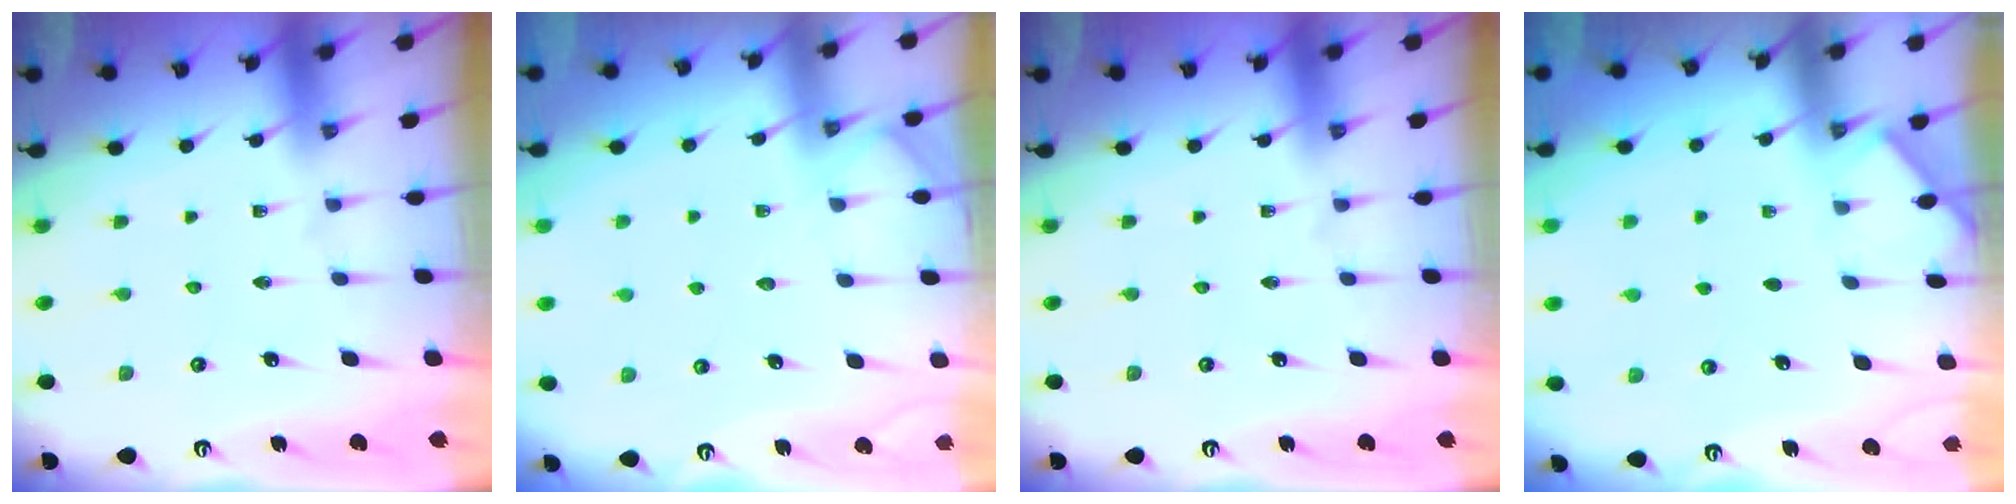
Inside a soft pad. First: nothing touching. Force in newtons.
{"total": 4.3, "press": 4.2, "slide": 0.4}
{"total": 0.0}
{"total": 2.0, "press": 1.9, "slide": 0.3}